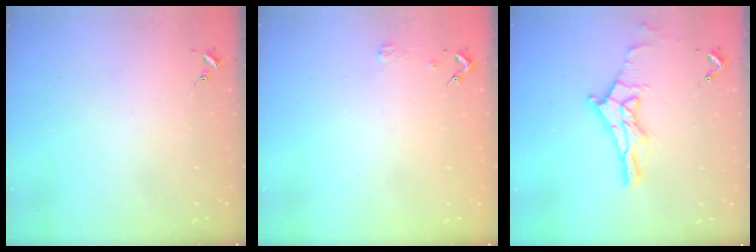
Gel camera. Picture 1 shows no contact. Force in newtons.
{"total": 2.3, "press": 2.3, "slide": 0.2}
{"total": 12.5, "press": 12.4, "slide": 0.8}